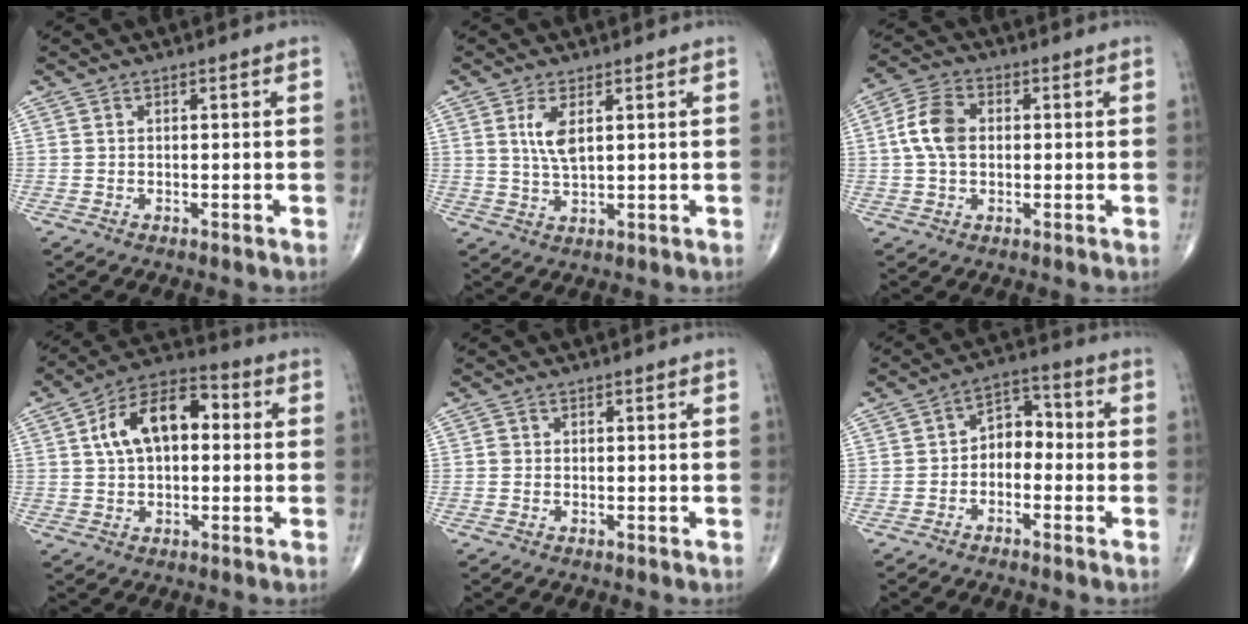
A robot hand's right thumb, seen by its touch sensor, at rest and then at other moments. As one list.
[{"total": 4.9, "force": [1.6, 1.8, 4.2], "torque": [-0.088, -0.008, 0.037]}, {"total": 8.0, "force": [0.6, 5.5, 5.8], "torque": [-0.112, 0.017, 0.006]}, {"total": 13.4, "force": [2.2, 7.8, 10.7], "torque": [-0.171, 0.032, 0.027]}, {"total": 0.7, "force": [-0.1, 0.6, 0.2], "torque": [0.000, 0.002, -0.001]}, {"total": 6.1, "force": [-1.4, 4.4, 4.1], "torque": [-0.039, 0.036, -0.039]}]